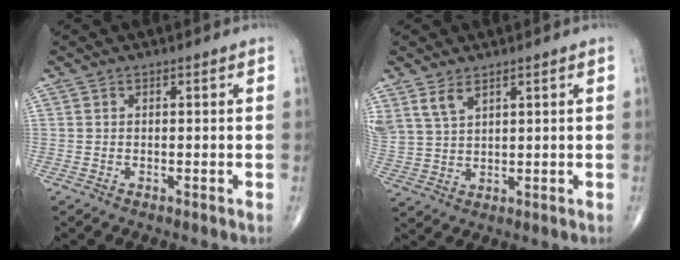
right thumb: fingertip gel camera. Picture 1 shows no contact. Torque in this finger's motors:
{"motor_torque": [0.12, 0.17, 0.88, 0.78, 0.13]}